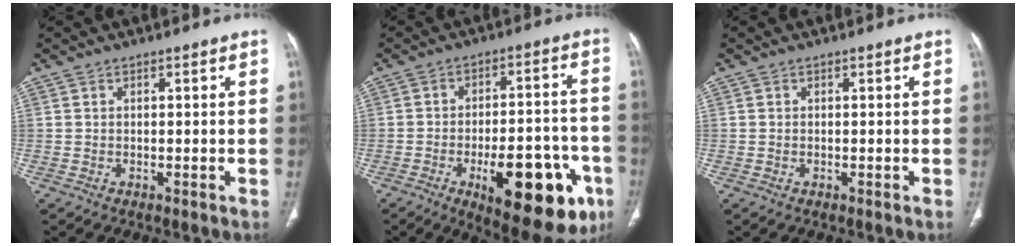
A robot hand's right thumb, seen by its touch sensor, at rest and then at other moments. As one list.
[{"total": 21.8, "force": [-8.9, 8.9, 17.8], "torque": [-0.188, 0.035, -0.109]}, {"total": 0.0}]